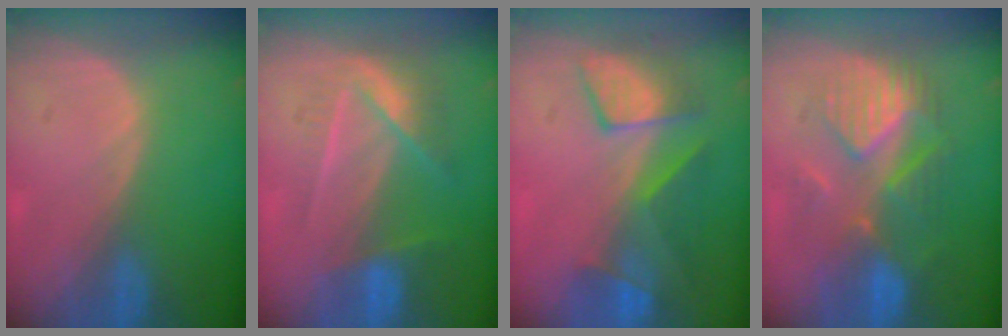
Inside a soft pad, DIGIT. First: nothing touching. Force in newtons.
{"total": 7.3, "press": 6.4, "slide": 3.4}
{"total": 8.0, "press": 7.7, "slide": 2.2}
{"total": 8.6, "press": 8.6, "slide": 0.3}